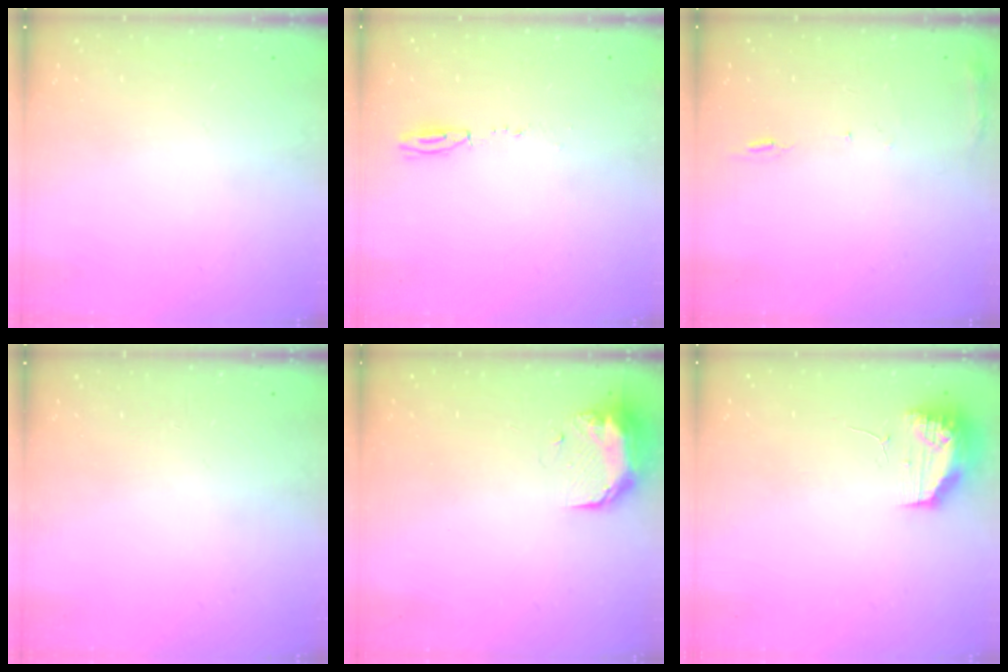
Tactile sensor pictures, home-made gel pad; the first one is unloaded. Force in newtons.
{"total": 3.9, "press": 3.8, "slide": 0.9}
{"total": 5.7, "press": 5.7, "slide": 0.6}
{"total": 0.0}
{"total": 9.3, "press": 9.1, "slide": 1.9}
{"total": 9.7, "press": 9.7, "slide": 0.9}